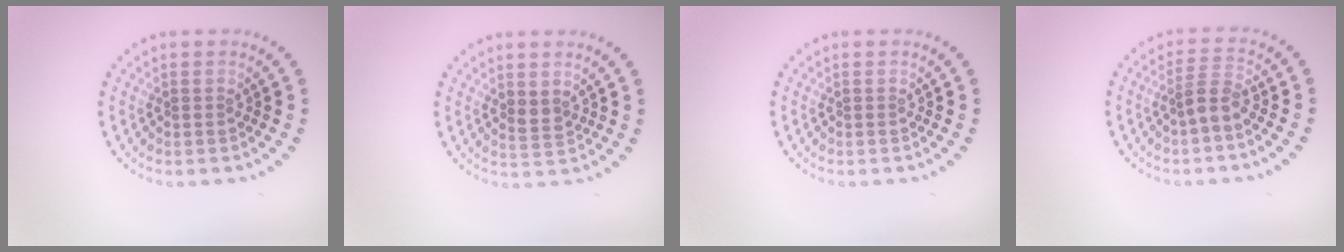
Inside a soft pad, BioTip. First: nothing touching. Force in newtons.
{"total": 1.2, "press": 1.1, "slide": 0.5}
{"total": 0.0}
{"total": 2.2, "press": 1.7, "slide": 1.3}